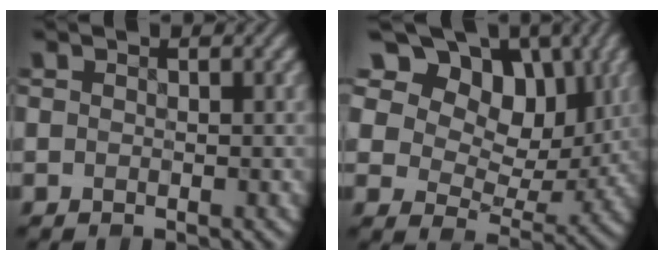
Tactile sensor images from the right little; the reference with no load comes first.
{"total": 16.2, "force": [9.2, 10.1, 8.8], "torque": [-0.171, 0.033, 0.161]}